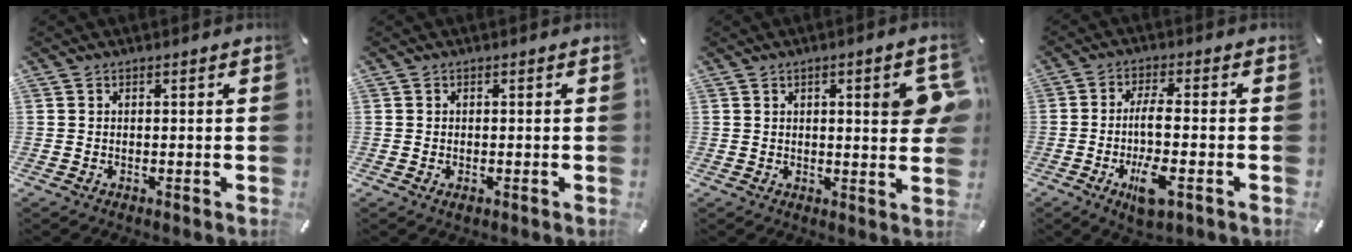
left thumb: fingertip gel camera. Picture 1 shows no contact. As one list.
[{"total": 1.0, "force": [-0.4, 0.5, 0.8], "torque": [-0.014, -0.001, -0.007]}, {"total": 7.8, "force": [2.3, 1.5, 7.3], "torque": [-0.107, -0.009, 0.030]}, {"total": 9.5, "force": [-2.3, 2.7, 8.8], "torque": [-0.171, -0.002, -0.041]}]